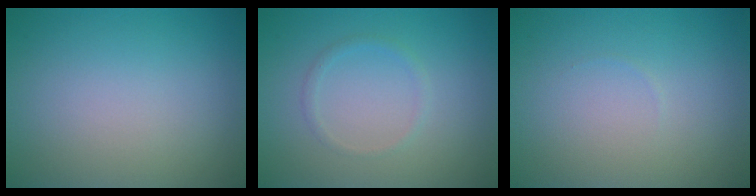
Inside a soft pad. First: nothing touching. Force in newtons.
{"total": 0.9, "press": 0.9, "slide": 0.1}
{"total": 0.0}